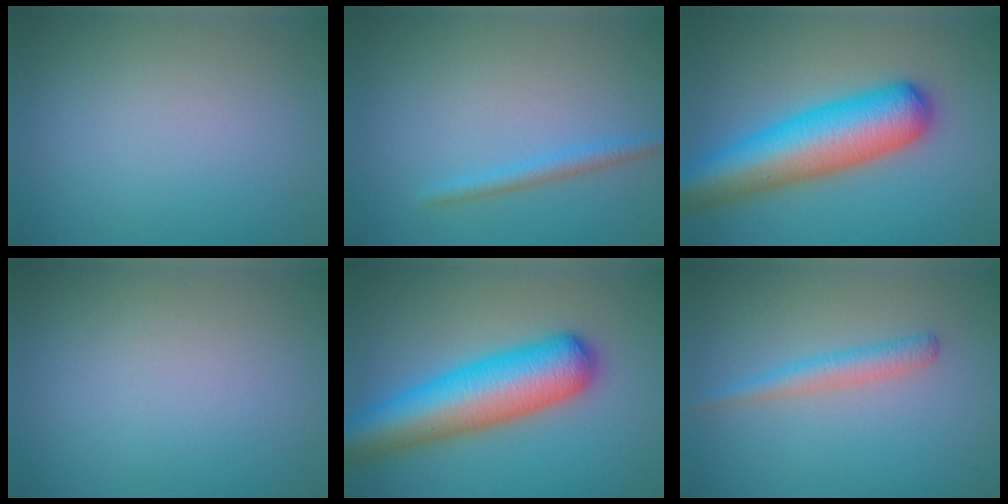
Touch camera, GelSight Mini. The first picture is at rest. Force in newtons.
{"total": 1.7, "press": 1.7, "slide": 0.1}
{"total": 9.0, "press": 9.0, "slide": 0.3}
{"total": 0.0}
{"total": 9.0, "press": 9.0, "slide": 0.3}
{"total": 2.0, "press": 2.0, "slide": 0.0}